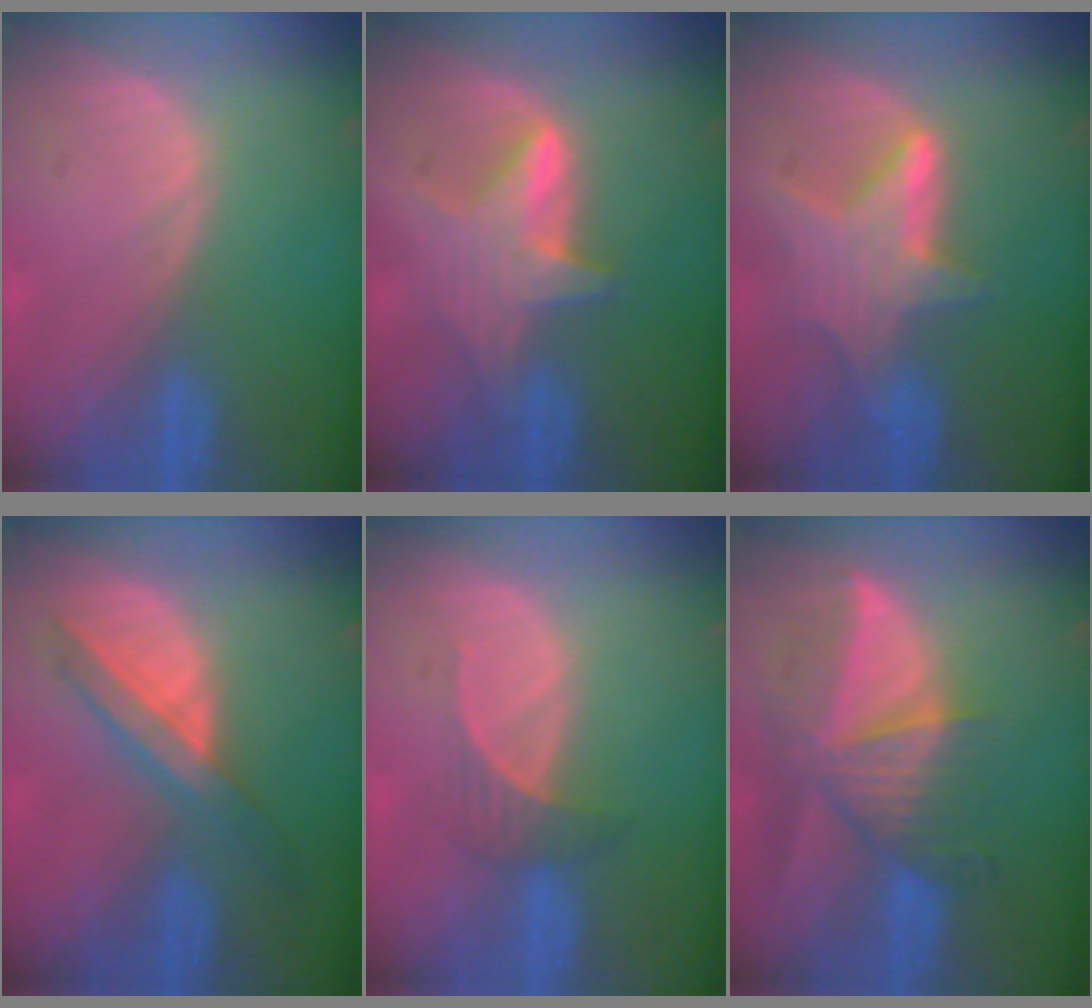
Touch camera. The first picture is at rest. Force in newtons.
{"total": 6.0, "press": 5.8, "slide": 1.2}
{"total": 6.8, "press": 6.6, "slide": 1.5}
{"total": 6.0, "press": 5.8, "slide": 1.3}
{"total": 2.8, "press": 2.7, "slide": 0.9}
{"total": 9.2, "press": 8.3, "slide": 4.0}